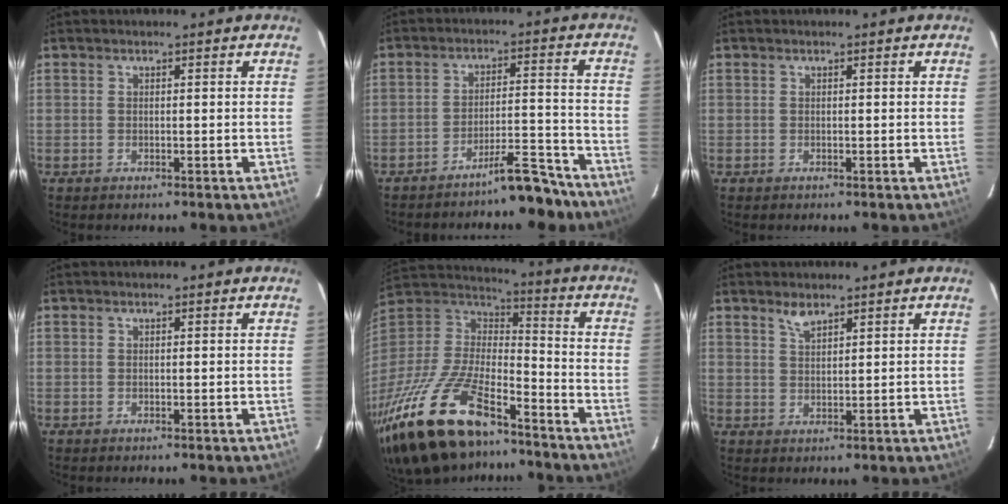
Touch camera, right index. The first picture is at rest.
{"total": 8.5, "force": [-7.6, 1.9, 3.2], "torque": [-0.055, 0.030, -0.101]}
{"total": 0.0}
{"total": 0.0}
{"total": 30.4, "force": [-21.0, 12.1, 18.4], "torque": [-0.394, -0.039, -0.354]}
{"total": 2.5, "force": [2.1, 0.8, 1.3], "torque": [-0.023, 0.002, 0.039]}